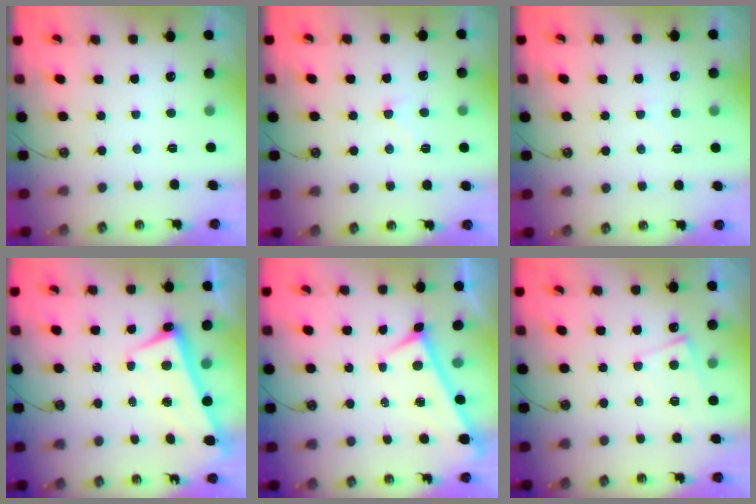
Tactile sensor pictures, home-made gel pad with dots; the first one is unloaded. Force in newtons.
{"total": 0.9, "press": 0.7, "slide": 0.5}
{"total": 5.6, "press": 5.6, "slide": 0.4}
{"total": 2.6, "press": 2.5, "slide": 0.6}
{"total": 0.0}
{"total": 4.2, "press": 4.2, "slide": 0.4}